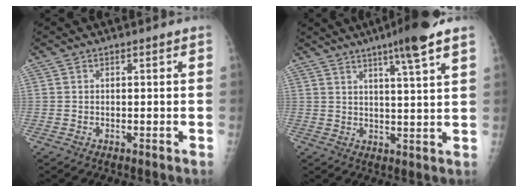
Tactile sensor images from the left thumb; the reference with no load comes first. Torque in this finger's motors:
{"motor_torque": [1.27, 0.93, 0.67, -0.49, 0.15]}